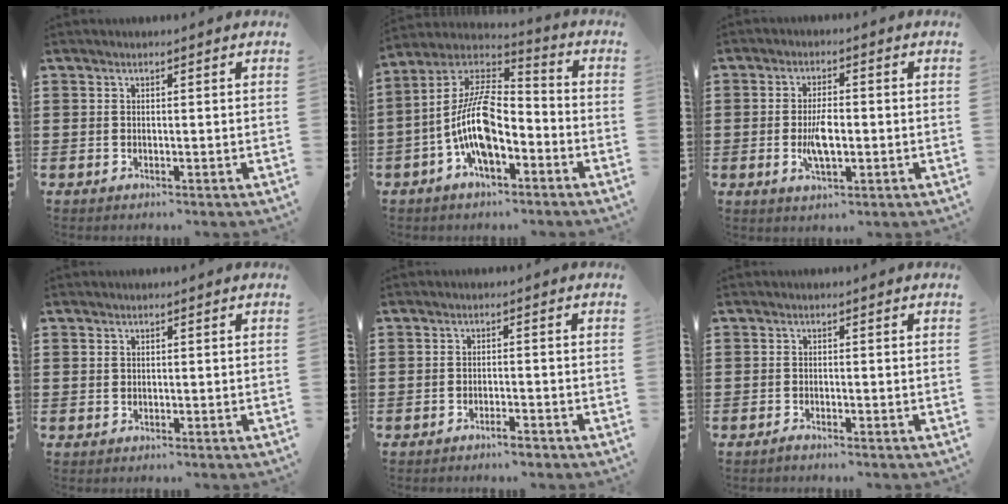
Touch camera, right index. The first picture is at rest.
{"total": 11.6, "force": [-4.1, 4.9, 9.7], "torque": [-0.235, -0.011, -0.087]}
{"total": 5.2, "force": [-0.9, 2.0, 4.7], "torque": [-0.095, -0.001, -0.019]}
{"total": 0.7, "force": [0.2, 0.6, 0.2], "torque": [-0.006, 0.003, 0.005]}
{"total": 1.9, "force": [-1.6, 0.1, 0.9], "torque": [-0.020, -0.003, -0.031]}
{"total": 0.9, "force": [-0.8, -0.1, 0.4], "torque": [-0.008, -0.006, -0.014]}